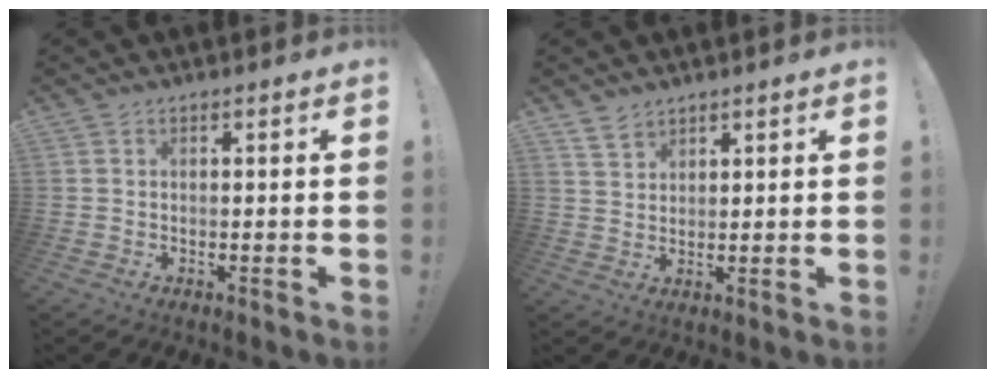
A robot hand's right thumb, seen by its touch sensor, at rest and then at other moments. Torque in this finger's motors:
{"motor_torque": [-0.05, 0.13, -0.14, 0.15, 0.03]}